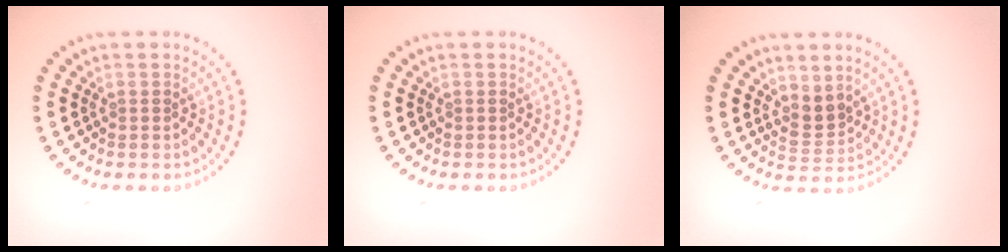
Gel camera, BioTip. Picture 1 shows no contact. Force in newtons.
{"total": 0.0}
{"total": 2.2, "press": 1.6, "slide": 1.5}